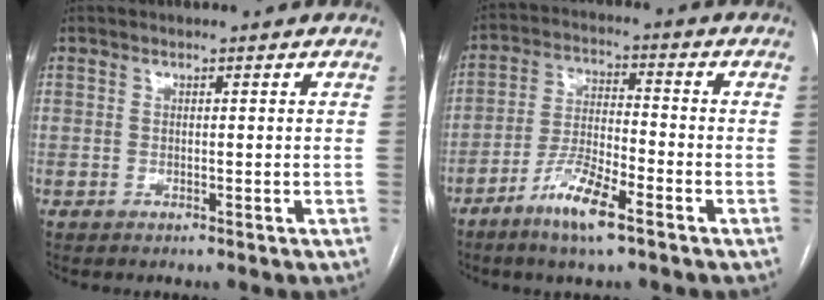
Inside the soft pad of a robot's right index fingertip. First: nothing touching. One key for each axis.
{"total": 8.9, "fx": -5.5, "fy": 1.3, "fz": 6.8, "tx": -0.137, "ty": -0.010, "tz": -0.105}